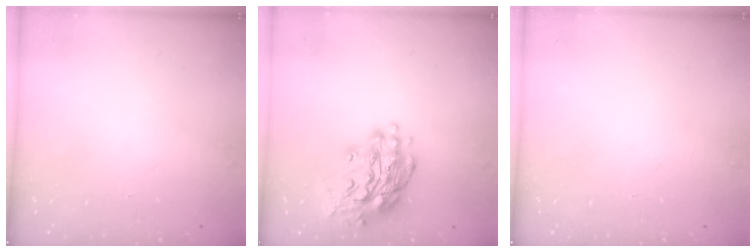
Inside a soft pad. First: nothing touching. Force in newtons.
{"total": 16.6, "press": 16.6, "slide": 1.6}
{"total": 0.0}